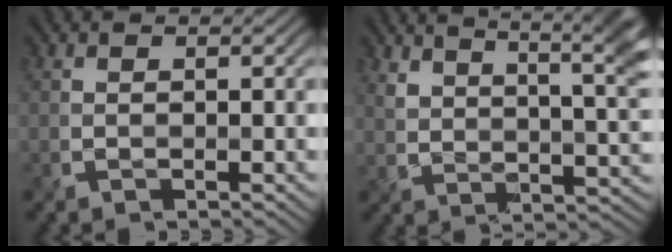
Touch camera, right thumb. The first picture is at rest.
{"total": 9.2, "force": [6.1, 3.2, 6.1], "torque": [-0.111, 0.004, 0.095]}